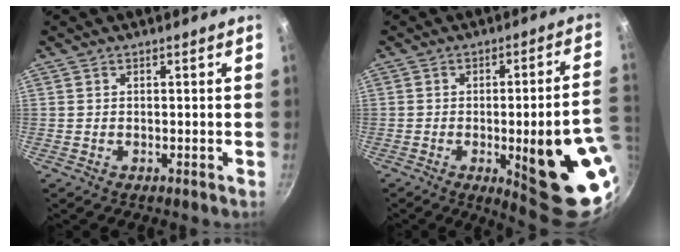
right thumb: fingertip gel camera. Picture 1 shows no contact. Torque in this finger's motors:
{"motor_torque": [2.81, 2.20, 2.30, -0.47, 0.46]}